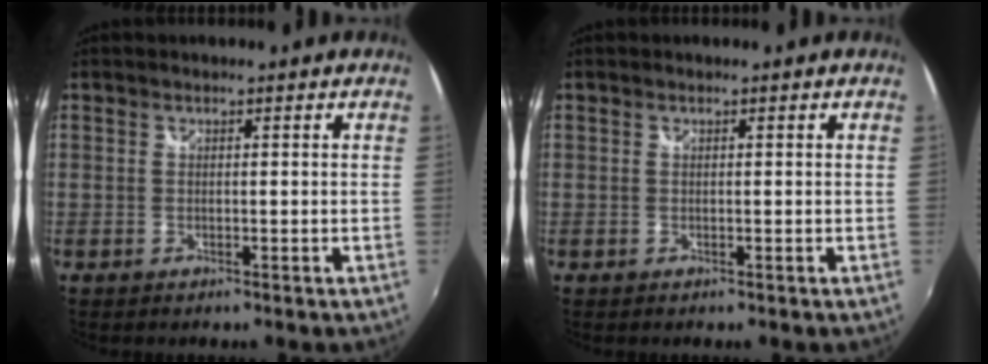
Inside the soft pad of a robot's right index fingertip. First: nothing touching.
{"total": 0.0}